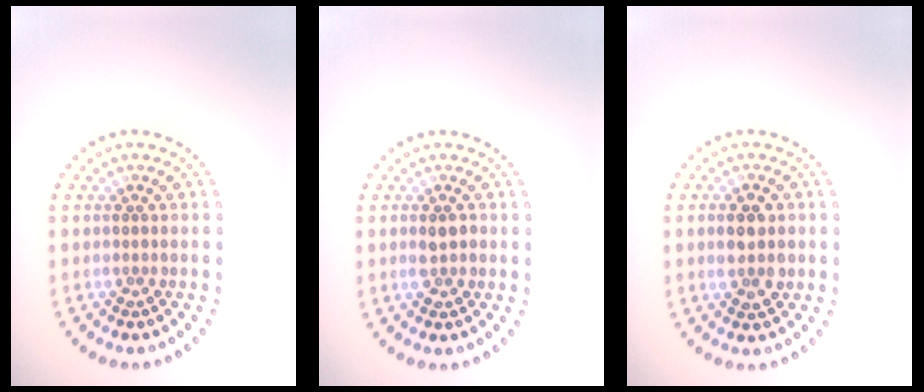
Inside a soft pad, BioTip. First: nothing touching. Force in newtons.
{"total": 1.7, "press": 1.7, "slide": 0.4}
{"total": 3.6, "press": 3.6, "slide": 0.1}